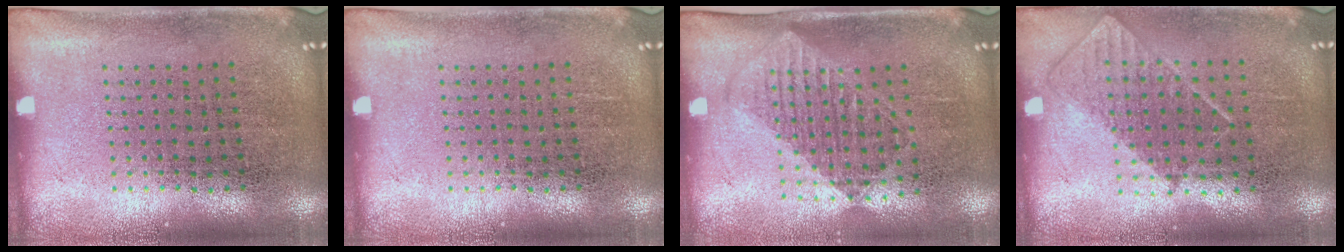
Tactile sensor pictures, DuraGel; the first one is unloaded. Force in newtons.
{"total": 0.0}
{"total": 1.2, "press": 1.0, "slide": 0.5}
{"total": 0.7, "press": 0.6, "slide": 0.4}